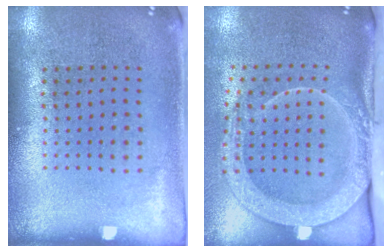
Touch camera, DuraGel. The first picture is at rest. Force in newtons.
{"total": 2.8, "press": 2.1, "slide": 1.9}